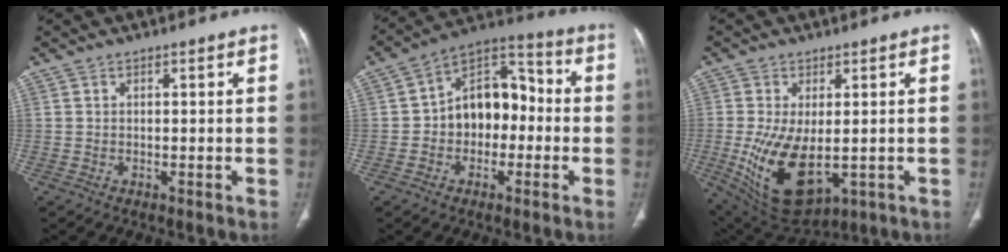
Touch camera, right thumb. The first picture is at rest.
{"total": 13.7, "force": [-1.1, 9.6, 9.6], "torque": [-0.104, 0.048, -0.032]}
{"total": 14.1, "force": [-2.2, 7.4, 11.8], "torque": [-0.217, -0.021, -0.009]}